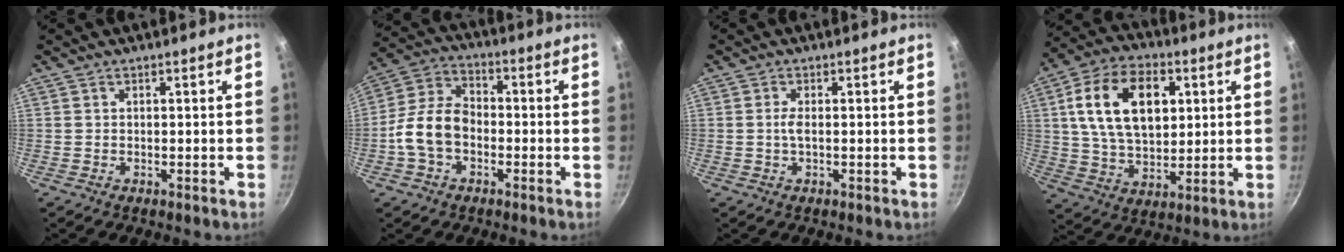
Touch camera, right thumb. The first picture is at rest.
{"total": 10.4, "force": [-2.6, 7.2, 7.1], "torque": [-0.119, 0.036, -0.063]}
{"total": 1.7, "force": [-0.1, 0.5, 1.7], "torque": [-0.043, 0.001, -0.002]}
{"total": 18.2, "force": [4.7, 11.4, 13.5], "torque": [-0.217, -0.003, 0.080]}